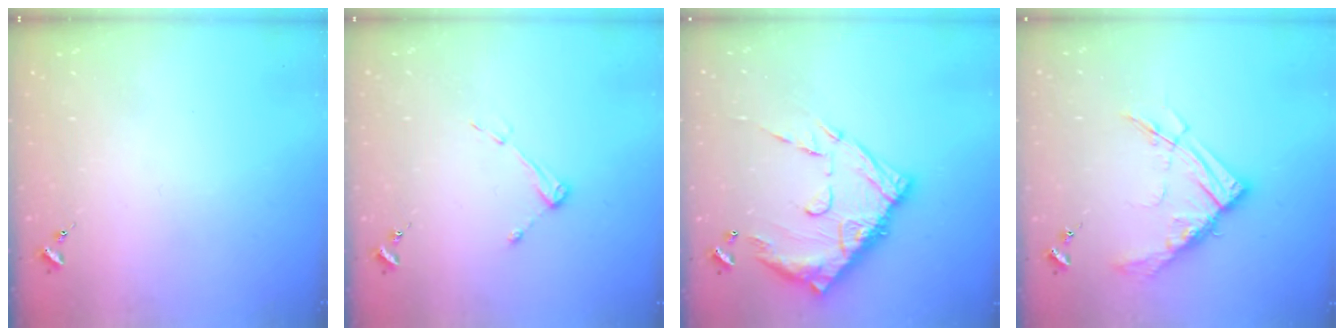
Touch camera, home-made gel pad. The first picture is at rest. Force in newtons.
{"total": 4.2, "press": 4.2, "slide": 0.6}
{"total": 17.5, "press": 17.4, "slide": 2.0}
{"total": 14.1, "press": 14.0, "slide": 1.5}